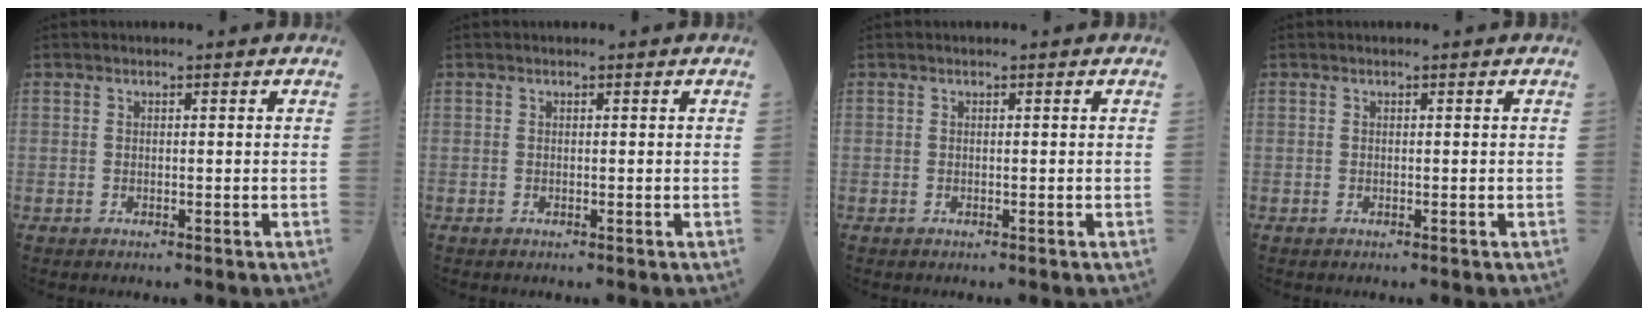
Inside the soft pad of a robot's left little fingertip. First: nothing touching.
{"total": 0.0}
{"total": 0.0}
{"total": 0.0}